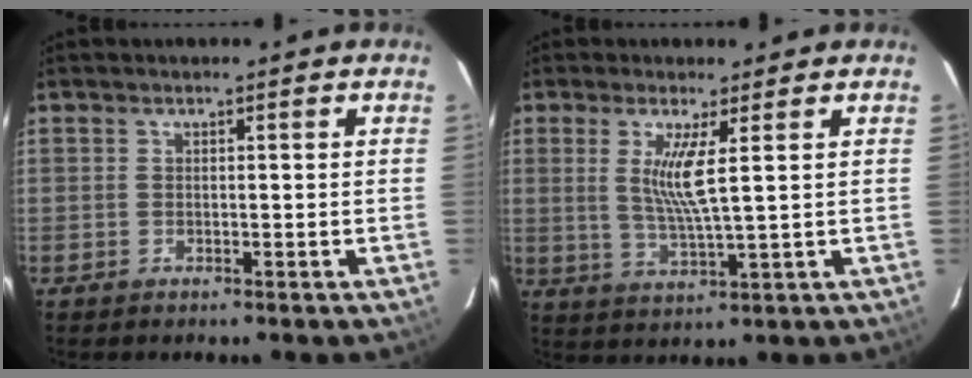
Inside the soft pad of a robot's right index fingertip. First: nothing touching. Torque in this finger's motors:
{"motor_torque": [0.43, -0.15, 0.38, 0.13]}